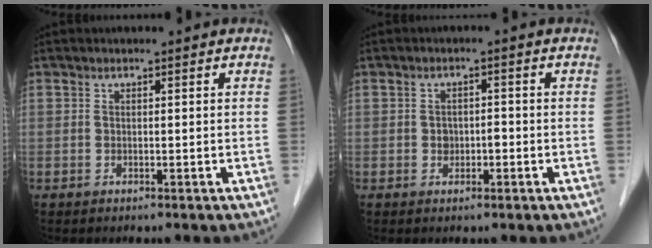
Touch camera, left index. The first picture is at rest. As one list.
[{"total": 1.9, "force": [-0.5, 1.4, 1.1], "torque": [-0.015, 0.007, -0.006]}]